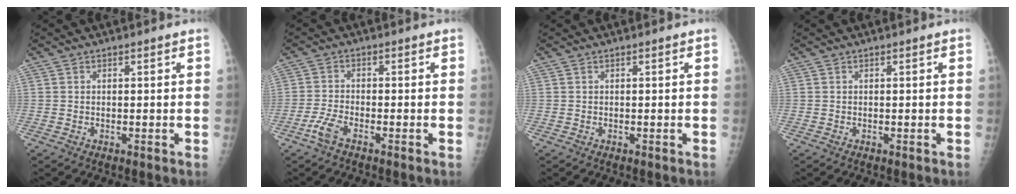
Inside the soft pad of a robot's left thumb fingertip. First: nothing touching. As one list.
[{"total": 3.5, "force": [-2.3, 1.1, 2.4], "torque": [-0.059, 0.008, -0.050]}, {"total": 0.0}, {"total": 0.0}]